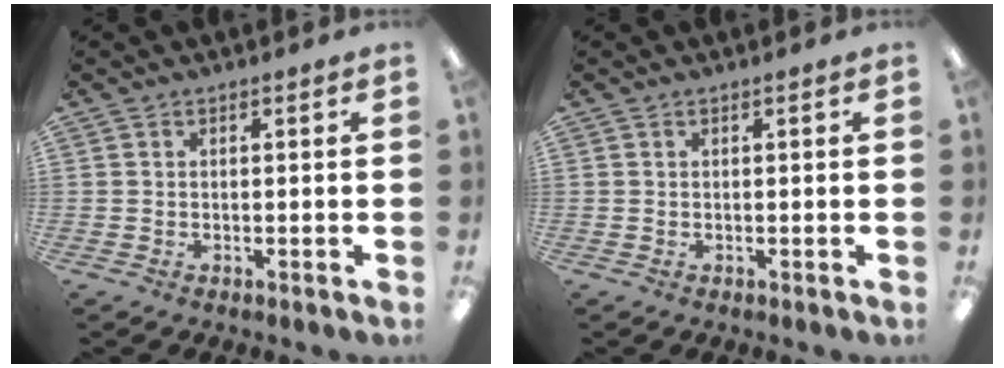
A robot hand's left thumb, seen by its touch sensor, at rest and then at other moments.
{"total": 0.0}